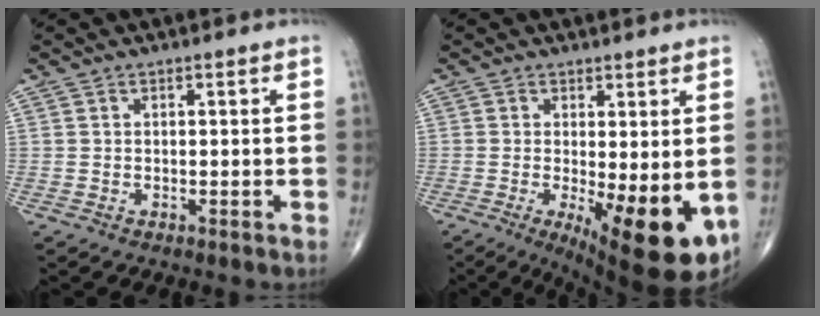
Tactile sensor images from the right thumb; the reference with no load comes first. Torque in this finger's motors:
{"motor_torque": [0.19, 1.28, 0.26, -0.10, 0.11]}